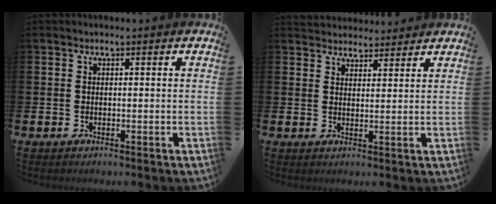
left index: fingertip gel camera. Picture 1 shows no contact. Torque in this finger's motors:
{"motor_torque": [0.45, -1.68, -0.19, 0.03]}